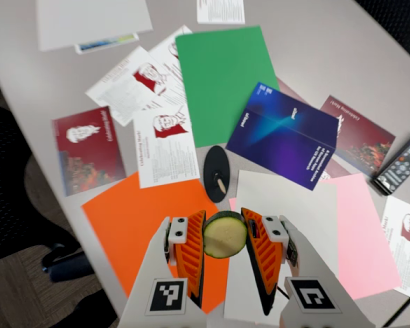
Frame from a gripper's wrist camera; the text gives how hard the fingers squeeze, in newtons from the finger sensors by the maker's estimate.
{"total": 15.4, "left": 16.8, "right": 14.0}